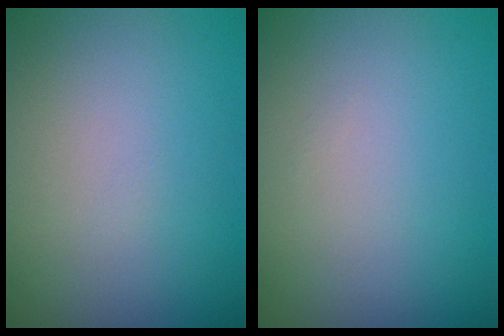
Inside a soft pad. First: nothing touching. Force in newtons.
{"total": 0.0}